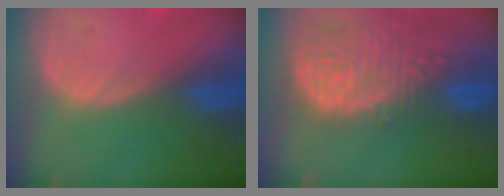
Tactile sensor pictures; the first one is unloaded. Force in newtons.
{"total": 14.5, "press": 11.9, "slide": 8.2}